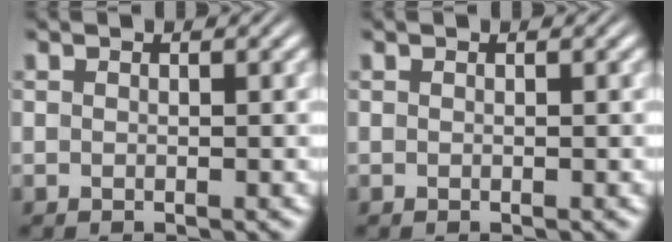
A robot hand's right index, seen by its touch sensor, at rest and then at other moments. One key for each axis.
{"total": 0.0}